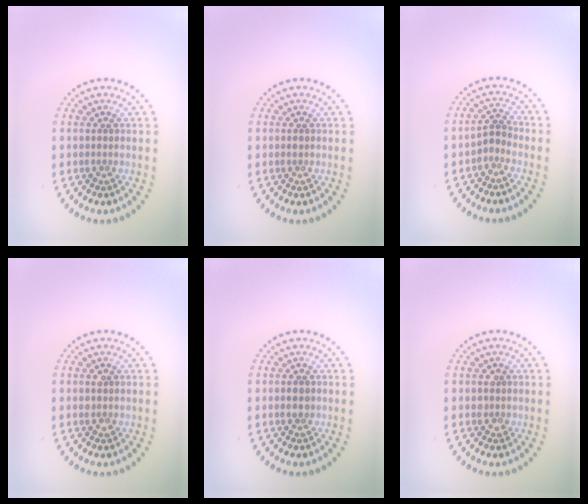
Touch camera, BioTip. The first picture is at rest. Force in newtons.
{"total": 0.6, "press": 0.6, "slide": 0.1}
{"total": 1.6, "press": 1.1, "slide": 1.2}
{"total": 1.1, "press": 1.0, "slide": 0.3}
{"total": 1.6, "press": 1.6, "slide": 0.3}
{"total": 1.1, "press": 1.1, "slide": 0.2}